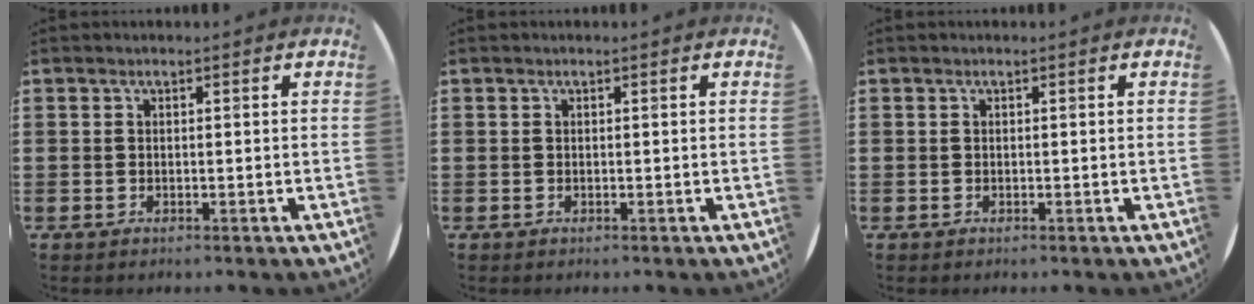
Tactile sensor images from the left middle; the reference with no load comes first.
{"total": 0.0}
{"total": 0.0}